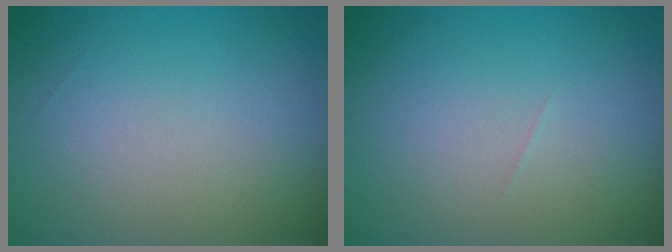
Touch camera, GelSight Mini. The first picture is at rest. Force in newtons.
{"total": 0.0}